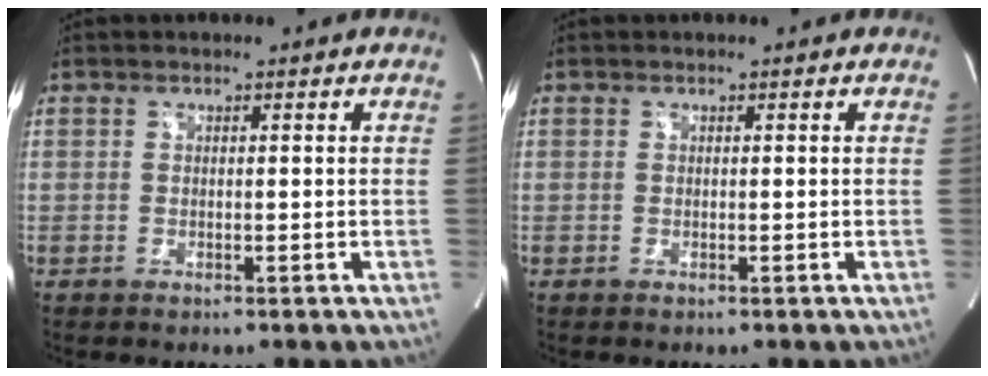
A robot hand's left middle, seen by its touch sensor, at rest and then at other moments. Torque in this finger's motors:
{"motor_torque": [-0.09, -0.03, 0.03, 0.00]}